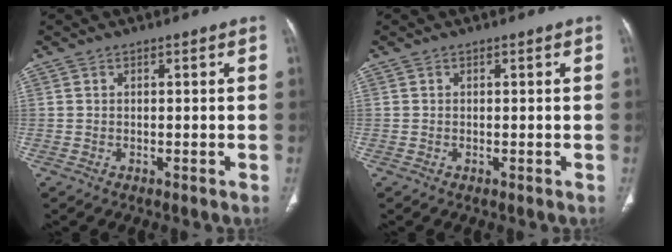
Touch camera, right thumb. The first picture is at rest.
{"total": 0.0}